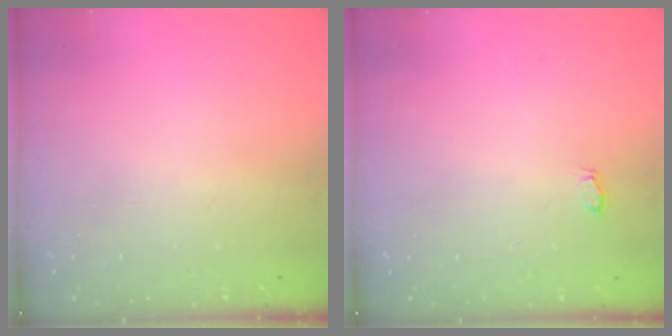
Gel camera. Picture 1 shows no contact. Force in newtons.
{"total": 2.9, "press": 2.7, "slide": 1.2}